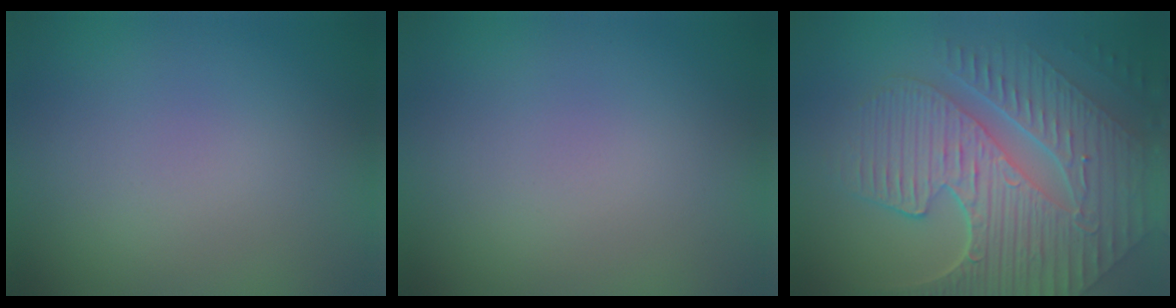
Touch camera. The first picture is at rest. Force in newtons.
{"total": 0.0}
{"total": 9.8, "press": 6.5, "slide": 7.3}